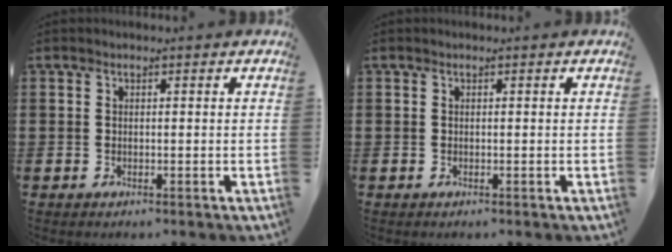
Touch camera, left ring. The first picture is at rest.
{"total": 0.0}